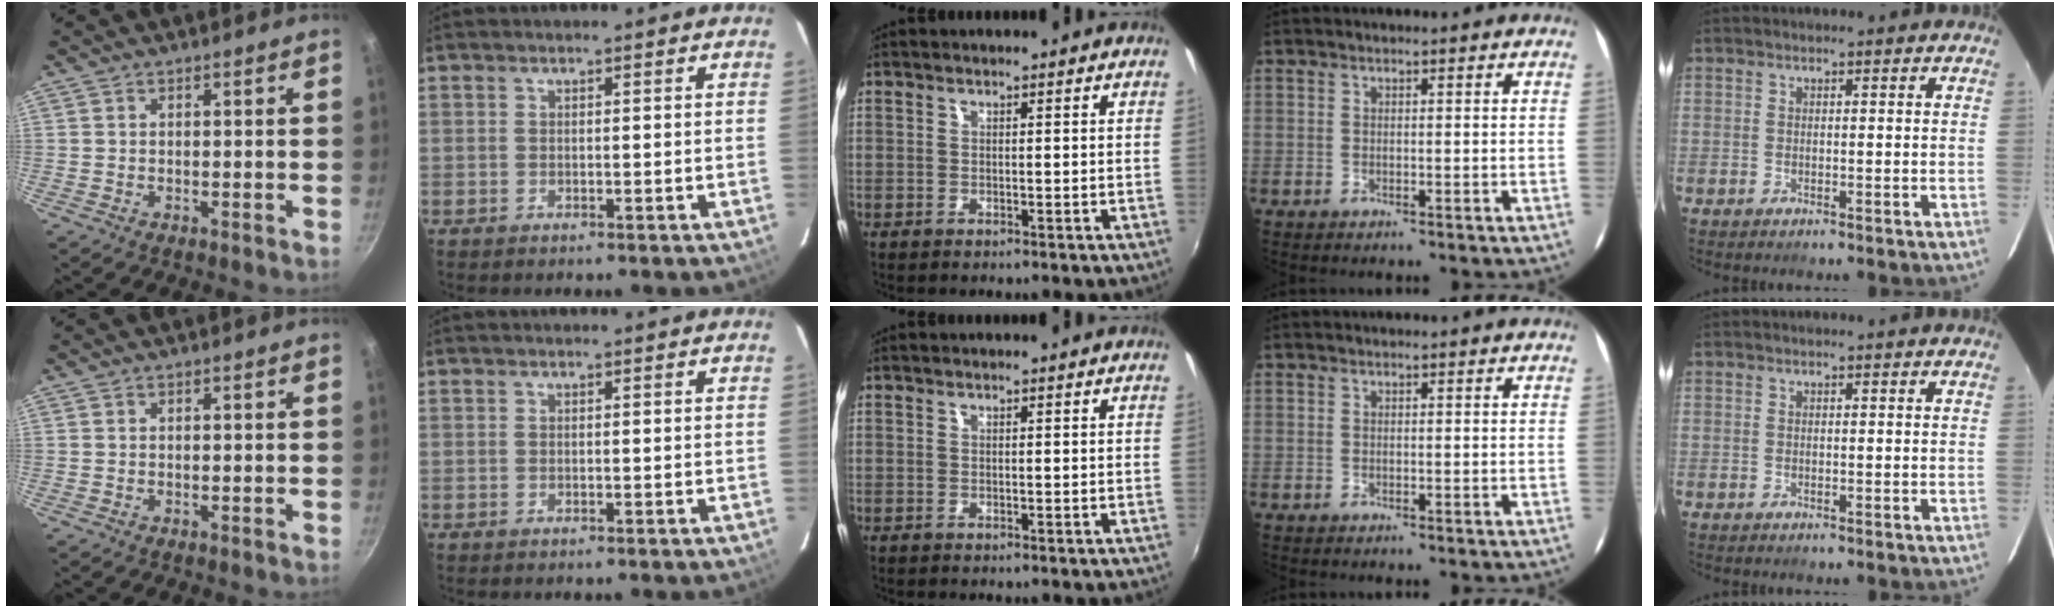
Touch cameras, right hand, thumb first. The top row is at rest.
{}